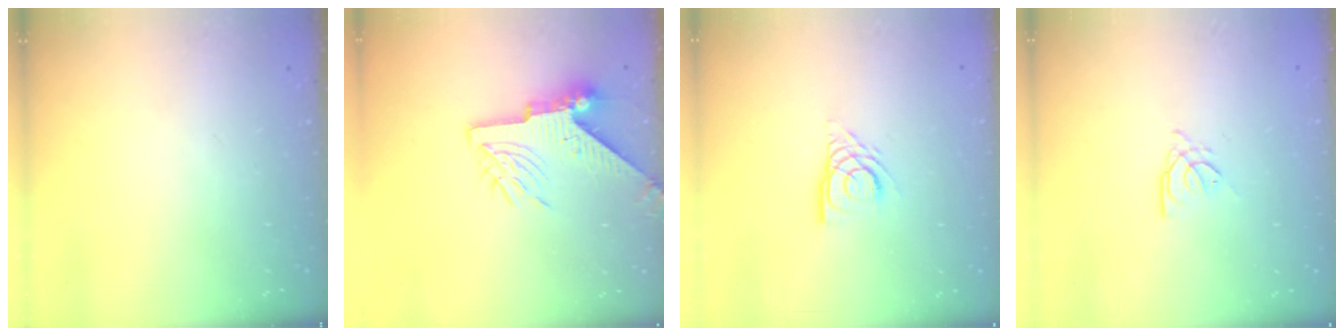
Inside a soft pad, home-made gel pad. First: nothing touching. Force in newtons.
{"total": 9.4, "press": 9.3, "slide": 1.0}
{"total": 6.1, "press": 6.0, "slide": 0.5}
{"total": 0.9, "press": 0.8, "slide": 0.2}